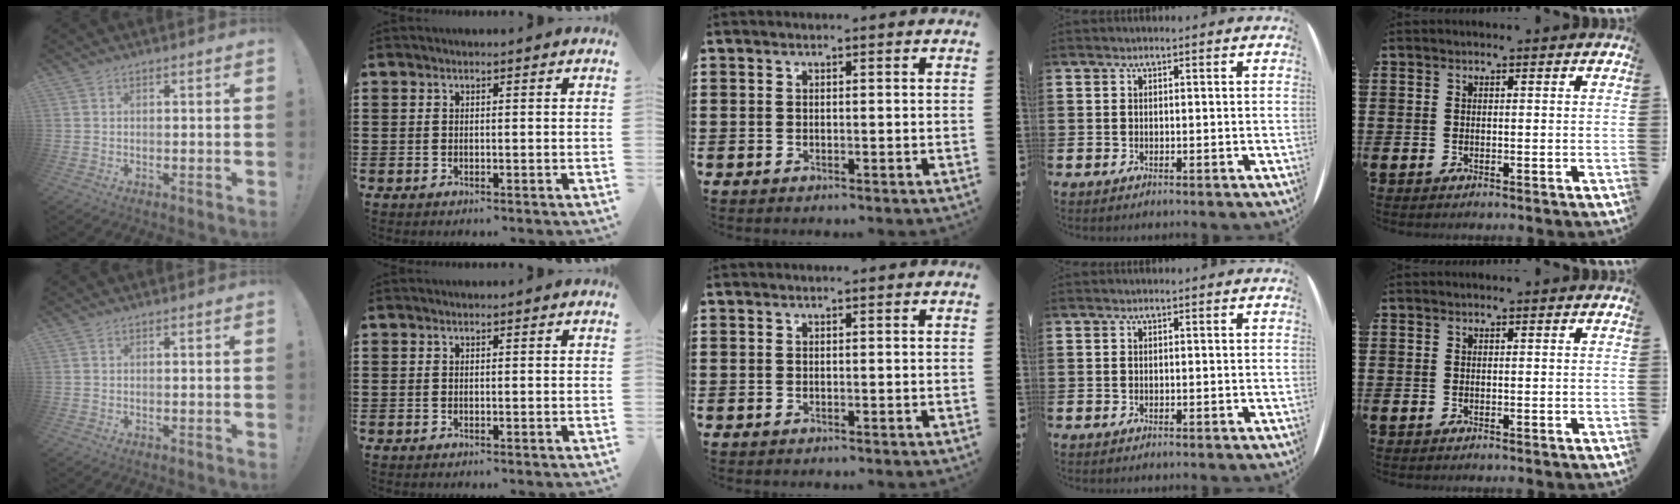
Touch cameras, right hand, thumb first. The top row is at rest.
{}